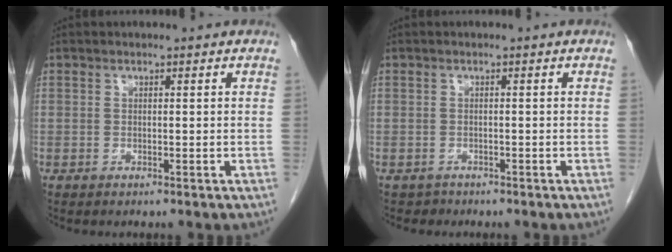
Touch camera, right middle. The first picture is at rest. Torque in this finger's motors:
{"motor_torque": [-0.06, -0.16, 0.01, -0.01]}